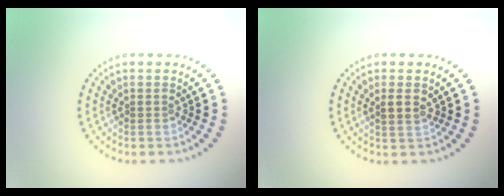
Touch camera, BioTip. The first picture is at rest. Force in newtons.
{"total": 1.2, "press": 1.1, "slide": 0.3}